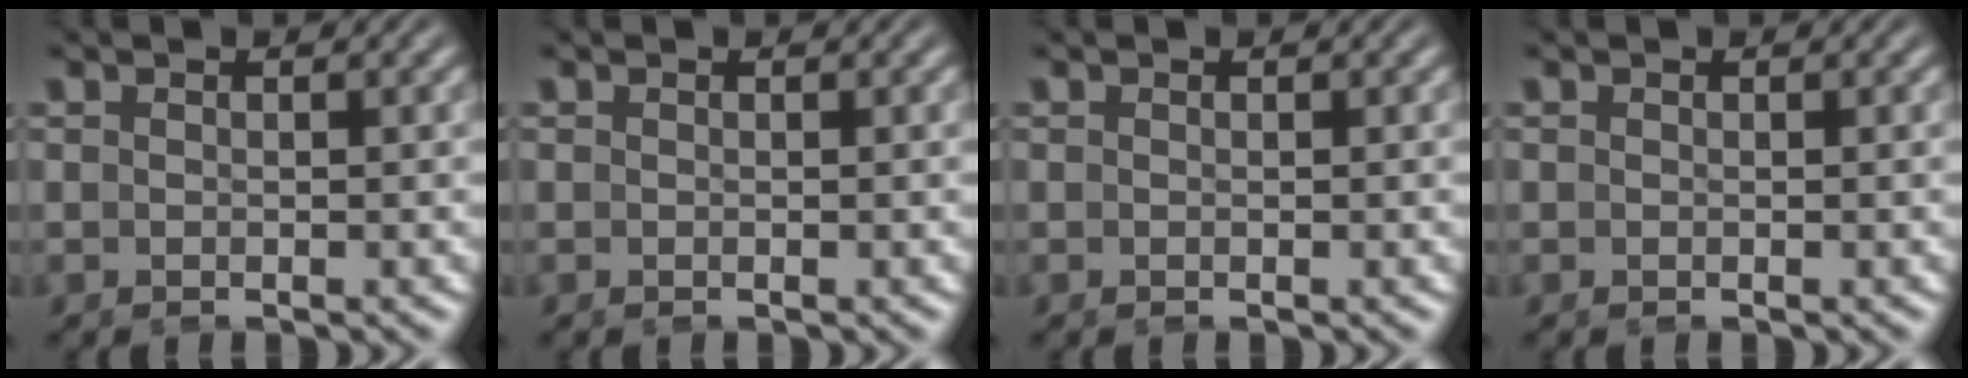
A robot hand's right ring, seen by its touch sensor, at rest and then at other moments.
{"total": 0.0}
{"total": 0.0}
{"total": 0.0}